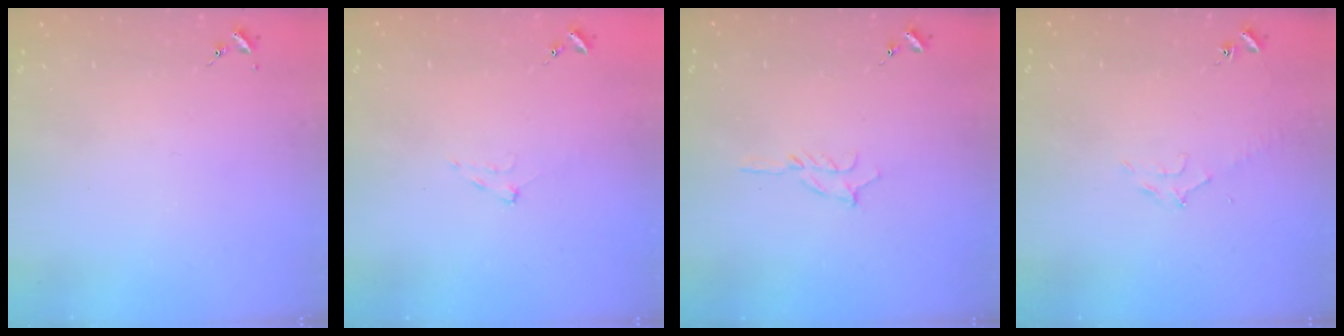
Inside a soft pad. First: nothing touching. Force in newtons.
{"total": 6.0, "press": 6.0, "slide": 0.6}
{"total": 5.0, "press": 5.0, "slide": 0.6}
{"total": 6.6, "press": 6.6, "slide": 0.8}